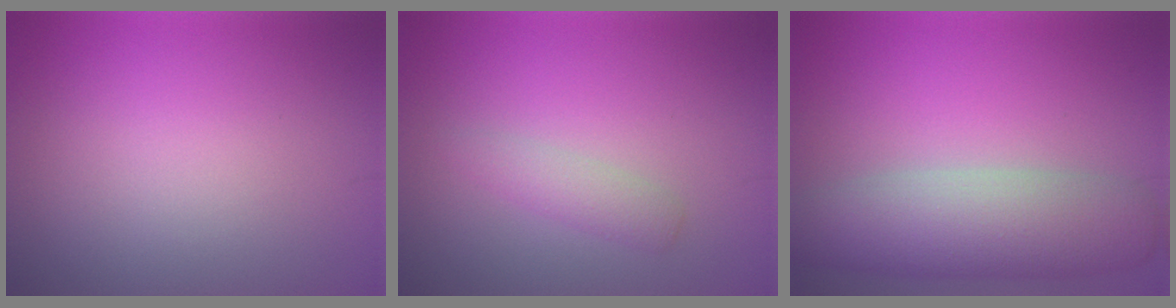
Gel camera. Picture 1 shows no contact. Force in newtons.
{"total": 1.7, "press": 1.7, "slide": 0.1}
{"total": 7.2, "press": 7.2, "slide": 0.6}